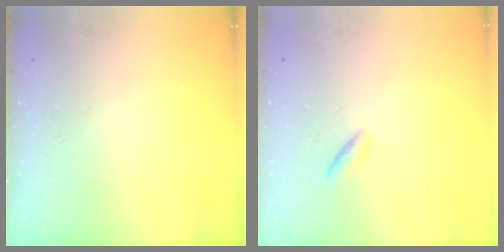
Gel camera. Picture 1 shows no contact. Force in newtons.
{"total": 2.5, "press": 2.2, "slide": 1.1}